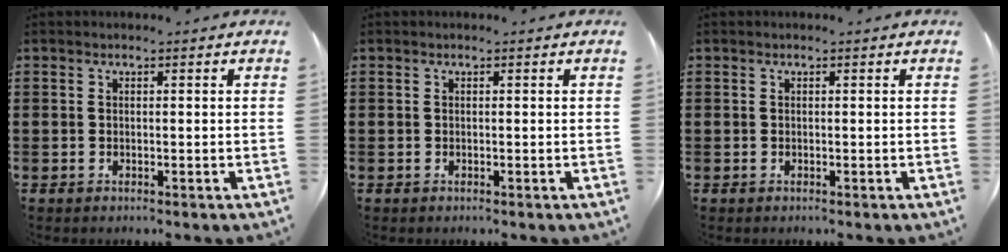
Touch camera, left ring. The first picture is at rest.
{"total": 0.0}
{"total": 0.0}